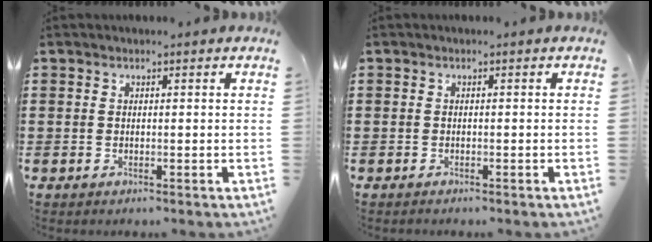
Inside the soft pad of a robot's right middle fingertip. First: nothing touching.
{"total": 0.5, "force": [-0.5, 0.1, 0.0], "torque": [0.000, 0.000, -0.011]}